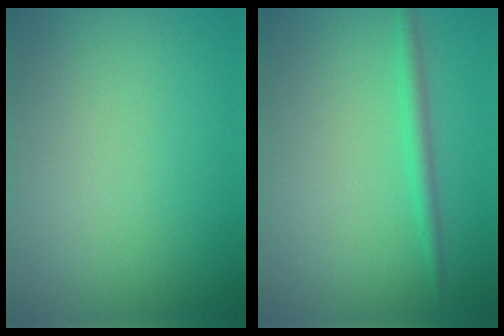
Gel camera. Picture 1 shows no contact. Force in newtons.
{"total": 1.5, "press": 1.5, "slide": 0.1}